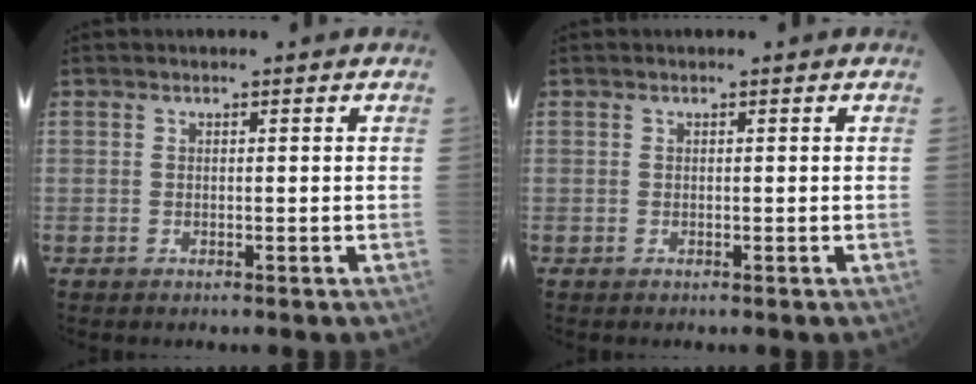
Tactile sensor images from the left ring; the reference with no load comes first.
{"total": 0.0}